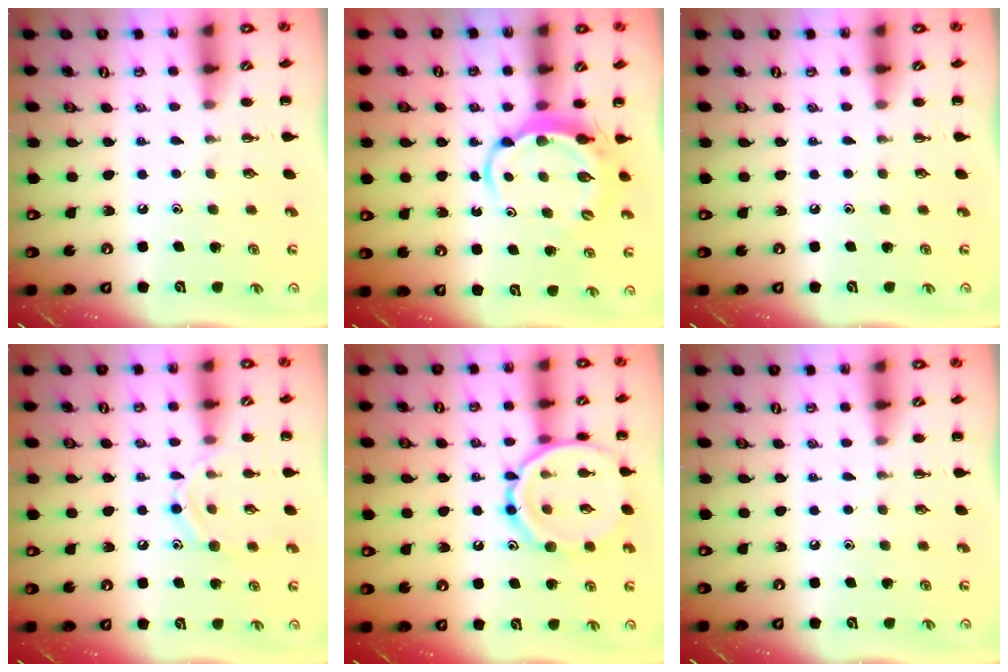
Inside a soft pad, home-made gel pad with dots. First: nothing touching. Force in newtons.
{"total": 6.2, "press": 6.1, "slide": 1.0}
{"total": 0.0}
{"total": 9.0, "press": 8.9, "slide": 1.2}
{"total": 14.6, "press": 14.6, "slide": 0.8}
{"total": 0.0}